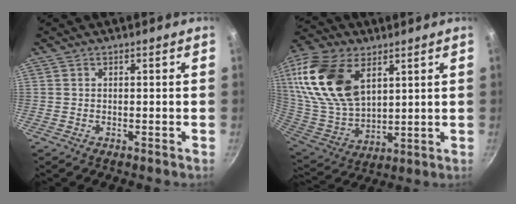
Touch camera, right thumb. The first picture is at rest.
{"total": 22.4, "force": [9.2, 13.5, 15.3], "torque": [-0.296, -0.033, 0.183]}